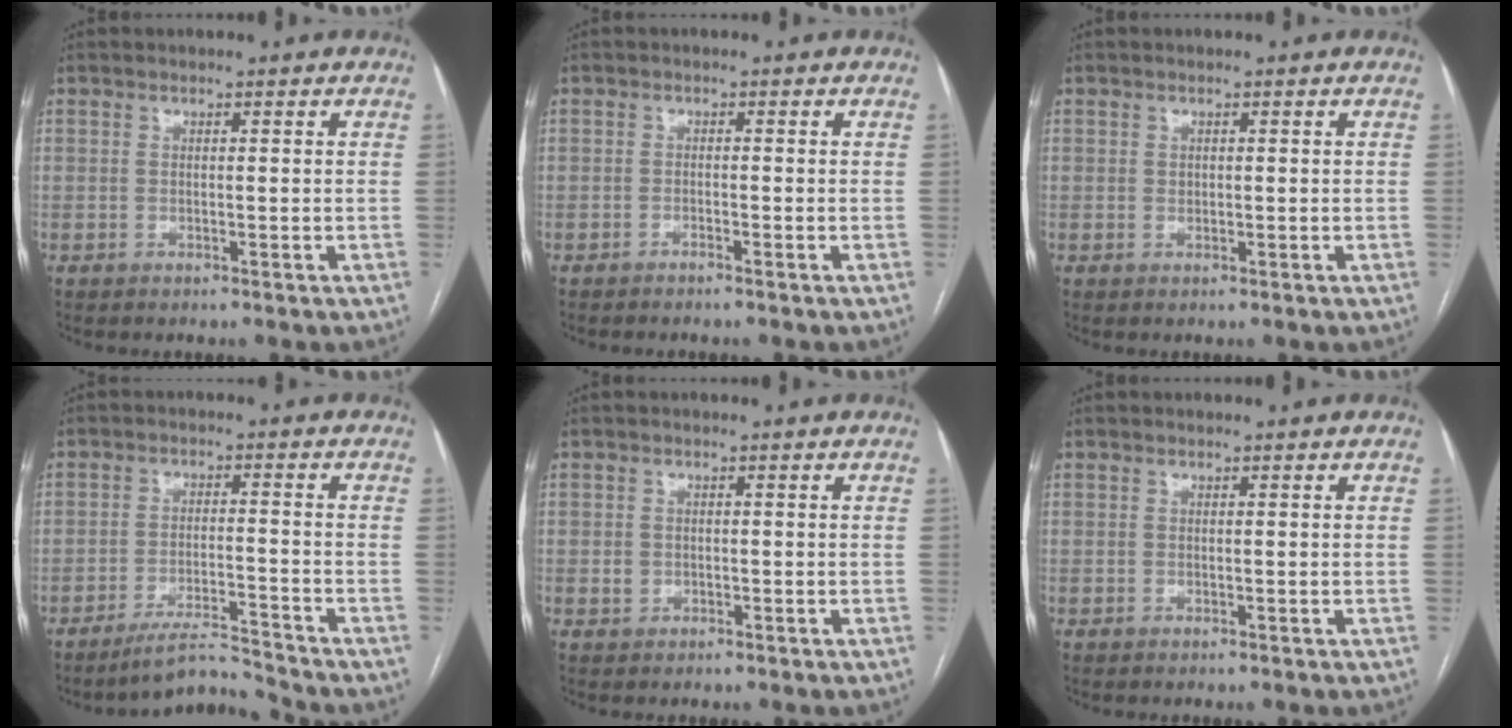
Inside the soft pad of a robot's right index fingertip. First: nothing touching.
{"total": 1.0, "force": [-0.9, 0.0, 0.4], "torque": [-0.007, 0.001, -0.016]}
{"total": 0.7, "force": [0.1, 0.6, 0.4], "torque": [-0.006, 0.001, 0.002]}
{"total": 5.7, "force": [-5.5, -1.1, 0.6], "torque": [-0.011, -0.007, -0.099]}
{"total": 1.2, "force": [-0.3, 1.1, 0.4], "torque": [-0.007, 0.003, -0.003]}
{"total": 0.0}